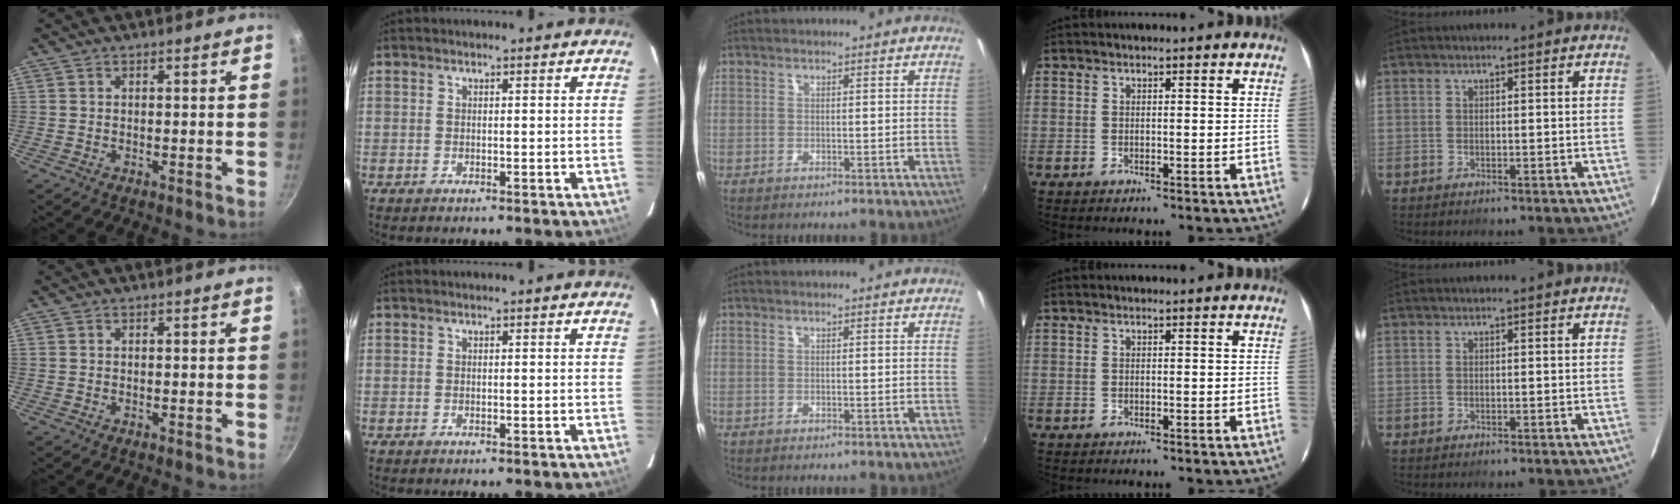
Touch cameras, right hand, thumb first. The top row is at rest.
{}